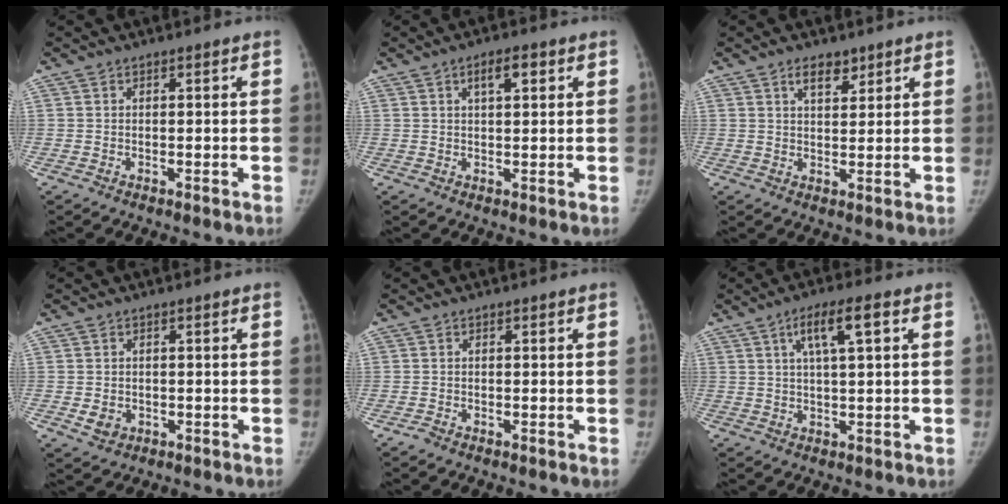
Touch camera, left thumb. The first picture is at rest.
{"total": 4.0, "force": [1.8, 1.6, 3.2], "torque": [-0.046, 0.001, 0.028]}
{"total": 4.0, "force": [2.7, 2.0, 2.2], "torque": [-0.015, -0.017, 0.044]}
{"total": 3.0, "force": [-0.8, 2.5, 1.5], "torque": [-0.018, 0.001, -0.005]}
{"total": 0.8, "force": [-0.7, 0.4, 0.2], "torque": [-0.009, -0.001, -0.018]}
{"total": 6.8, "force": [2.5, 1.3, 6.2], "torque": [-0.114, 0.005, 0.043]}